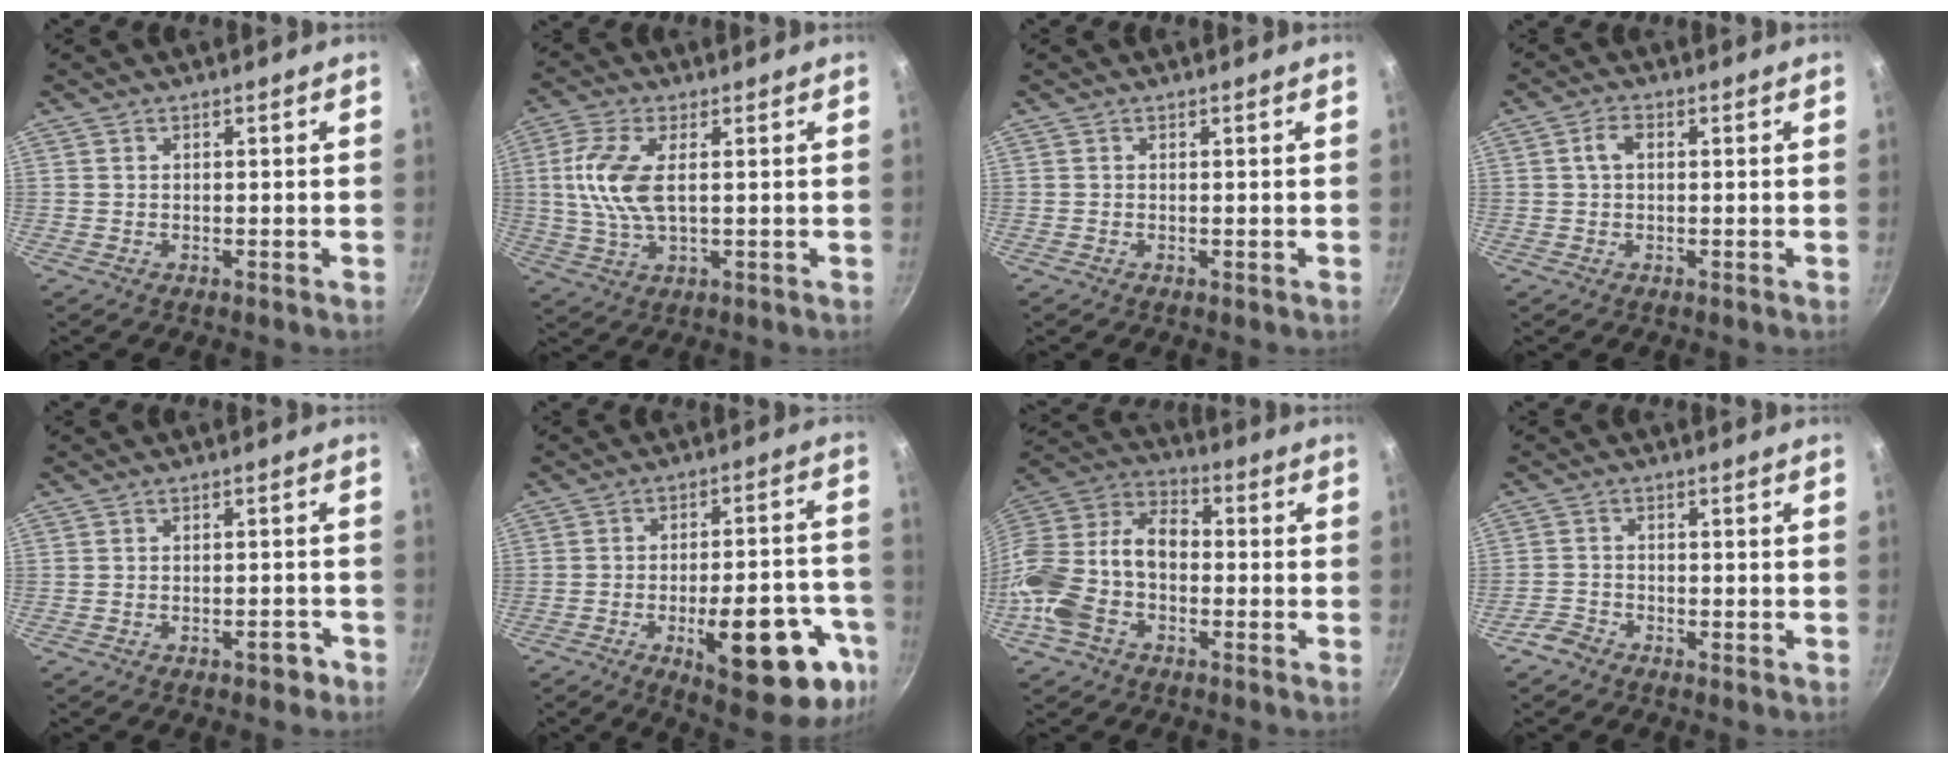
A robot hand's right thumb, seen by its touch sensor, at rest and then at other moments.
{"total": 9.4, "force": [1.3, 4.1, 8.4], "torque": [-0.181, 0.004, 0.022]}
{"total": 0.0}
{"total": 2.7, "force": [0.4, 1.8, 2.0], "torque": [-0.035, 0.009, 0.005]}
{"total": 2.8, "force": [-1.8, 1.4, 1.6], "torque": [-0.008, 0.027, -0.014]}
{"total": 22.0, "force": [-9.2, 8.5, 18.2], "torque": [-0.188, 0.031, -0.115]}
{"total": 18.3, "force": [-4.1, 12.4, 12.8], "torque": [-0.235, 0.054, -0.100]}
{"total": 2.9, "force": [-2.3, 1.4, 0.7], "torque": [-0.017, 0.020, -0.049]}